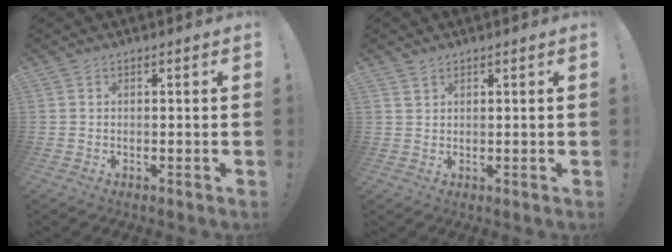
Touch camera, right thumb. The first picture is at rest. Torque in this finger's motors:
{"motor_torque": [-0.25, 0.26, -0.19, -0.02, 0.04]}